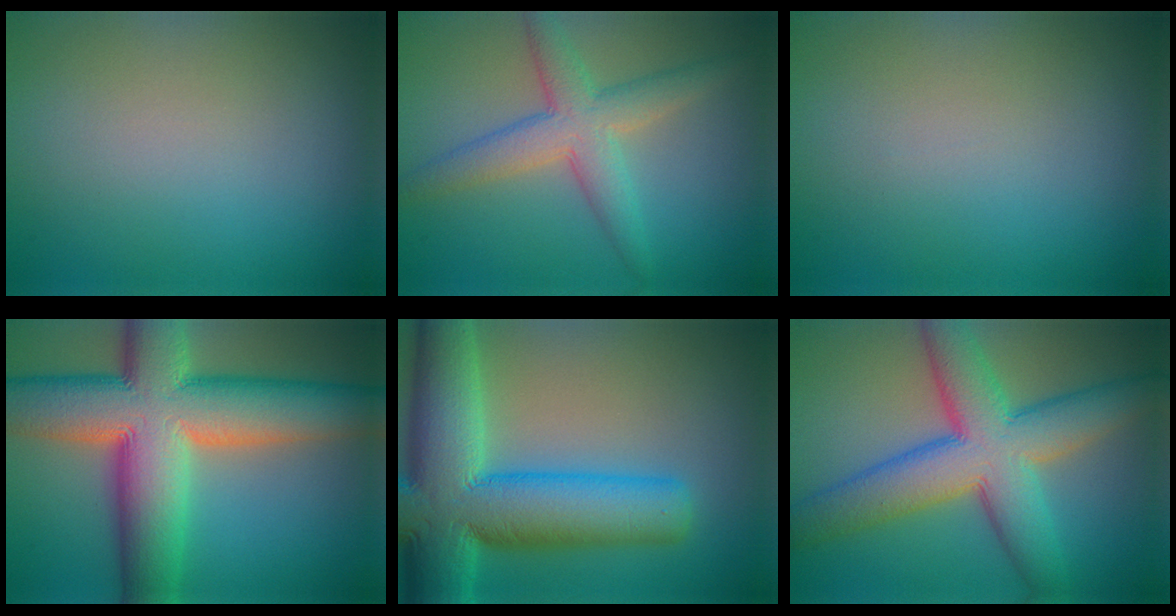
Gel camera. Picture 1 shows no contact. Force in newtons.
{"total": 4.9, "press": 4.9, "slide": 0.1}
{"total": 0.0}
{"total": 15.2, "press": 15.2, "slide": 0.8}
{"total": 14.6, "press": 14.6, "slide": 0.5}
{"total": 10.0, "press": 10.0, "slide": 0.2}